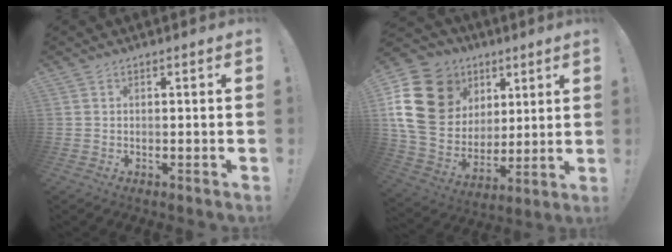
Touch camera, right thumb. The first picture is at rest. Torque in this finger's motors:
{"motor_torque": [0.29, 1.31, 1.07, -0.49, 0.23]}